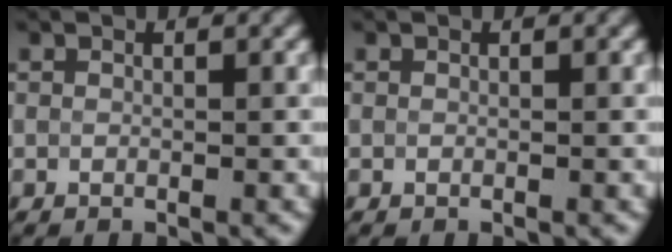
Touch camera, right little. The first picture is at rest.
{"total": 0.0}